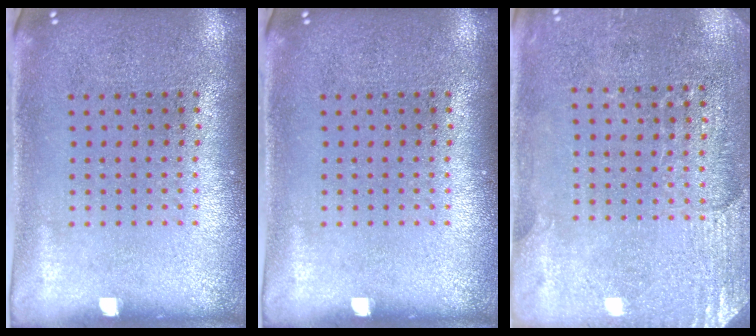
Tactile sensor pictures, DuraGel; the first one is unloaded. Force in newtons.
{"total": 0.0}
{"total": 2.8, "press": 2.6, "slide": 1.0}